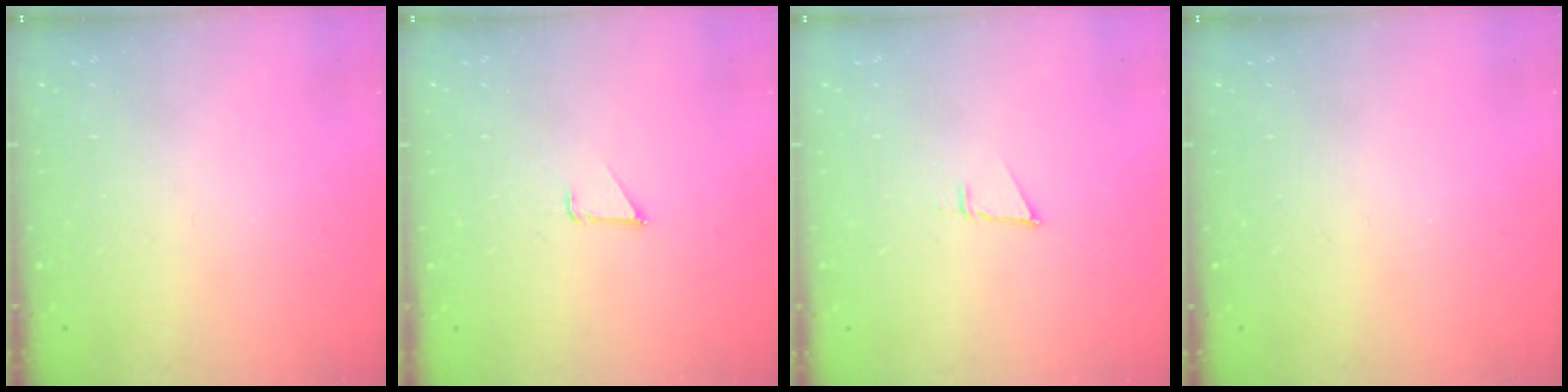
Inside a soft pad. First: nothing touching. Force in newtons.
{"total": 0.8, "press": 0.8, "slide": 0.1}
{"total": 4.3, "press": 4.2, "slide": 0.7}
{"total": 0.0}